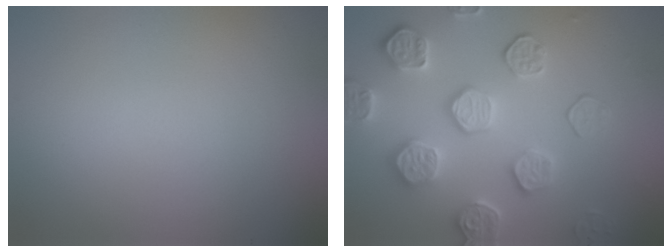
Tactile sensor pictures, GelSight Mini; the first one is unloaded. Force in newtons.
{"total": 5.6, "press": 5.1, "slide": 2.2}